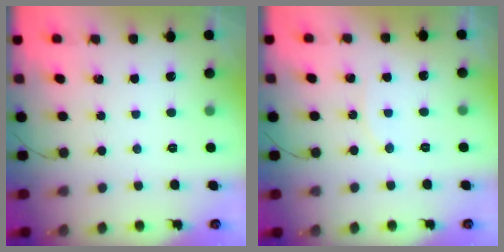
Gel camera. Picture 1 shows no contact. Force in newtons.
{"total": 3.6, "press": 3.5, "slide": 0.6}